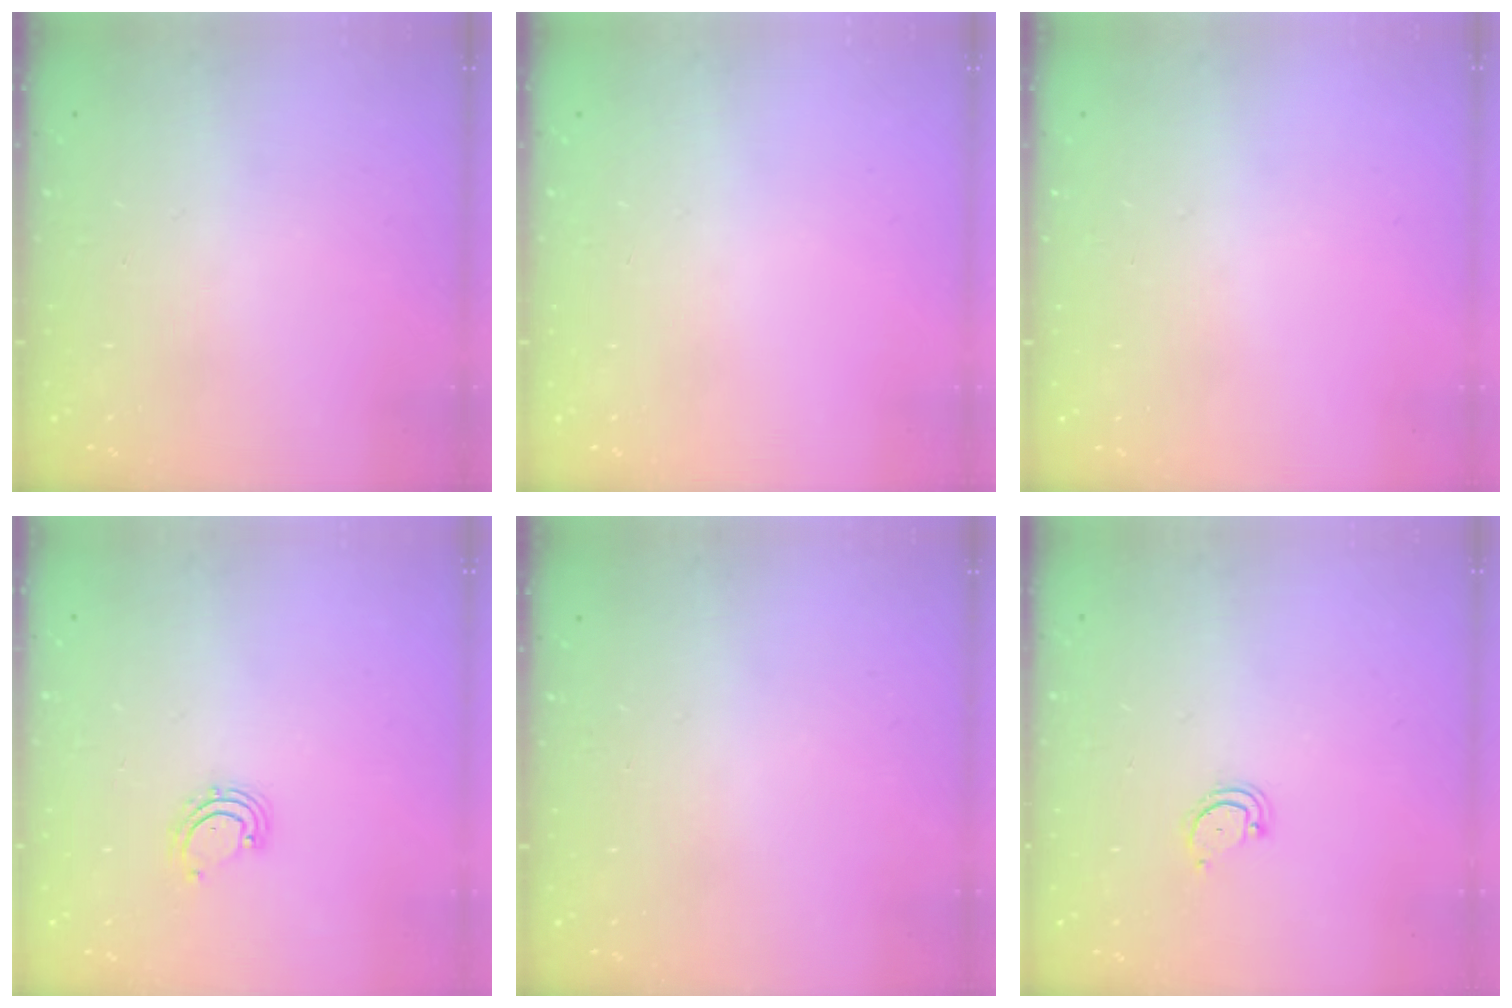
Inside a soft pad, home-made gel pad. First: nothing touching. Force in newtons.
{"total": 0.0}
{"total": 0.0}
{"total": 3.3, "press": 3.3, "slide": 0.3}
{"total": 0.0}
{"total": 2.3, "press": 2.3, "slide": 0.2}